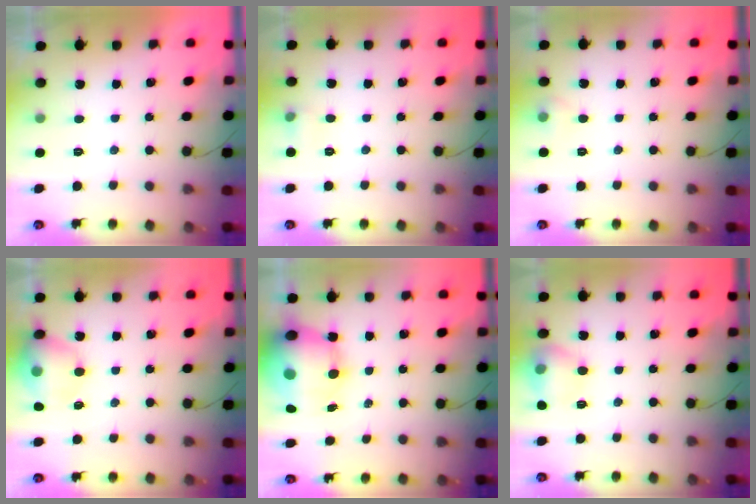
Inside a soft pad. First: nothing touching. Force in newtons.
{"total": 4.9, "press": 4.6, "slide": 1.5}
{"total": 6.8, "press": 4.2, "slide": 5.3}
{"total": 13.3, "press": 13.1, "slide": 2.1}
{"total": 17.7, "press": 17.2, "slide": 4.4}
{"total": 10.6, "press": 10.6, "slide": 0.5}